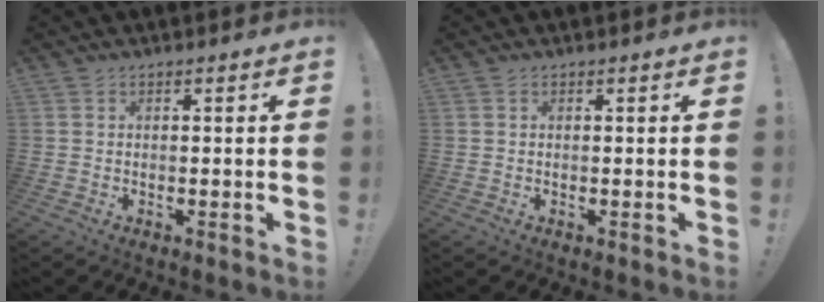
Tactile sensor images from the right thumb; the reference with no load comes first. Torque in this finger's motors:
{"motor_torque": [-0.31, 0.39, 0.30, -0.16, -0.05]}